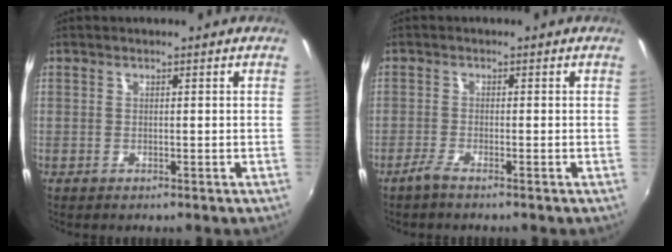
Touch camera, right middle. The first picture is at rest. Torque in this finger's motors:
{"motor_torque": [0.20, -0.40, 0.04, 0.00]}